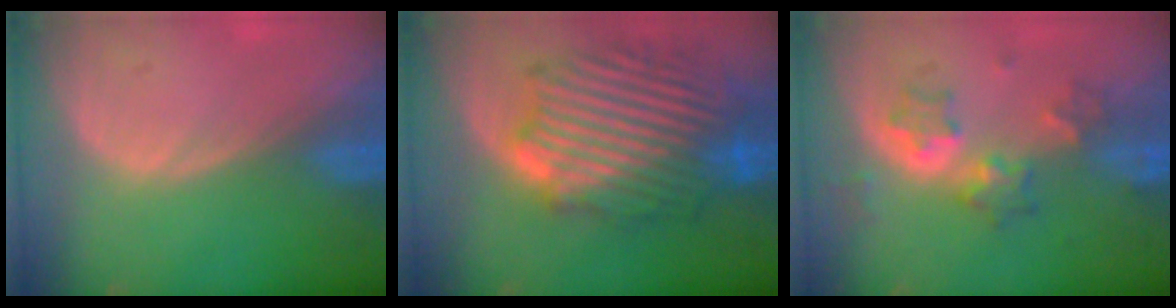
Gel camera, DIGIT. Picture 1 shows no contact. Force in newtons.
{"total": 13.2, "press": 13.2, "slide": 0.8}
{"total": 6.5, "press": 5.7, "slide": 3.2}